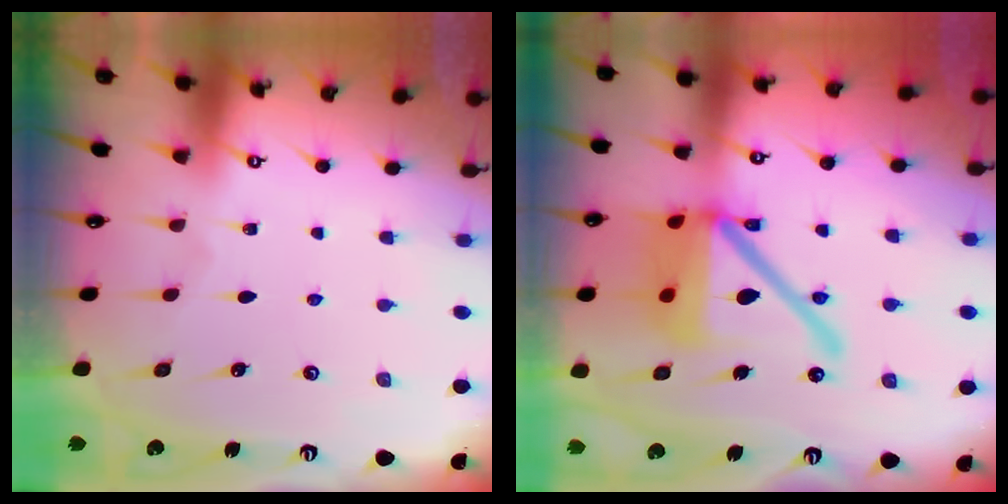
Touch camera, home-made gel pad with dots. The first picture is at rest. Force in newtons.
{"total": 20.5, "press": 20.4, "slide": 2.5}